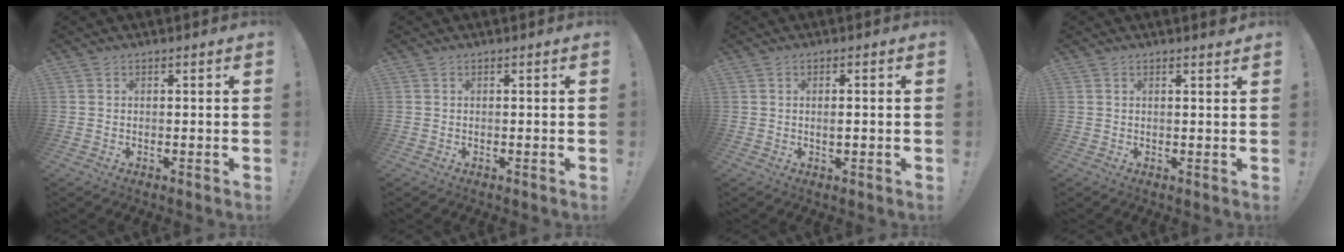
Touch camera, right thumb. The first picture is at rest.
{"total": 0.0}
{"total": 1.5, "force": [-0.1, 0.1, 1.5], "torque": [-0.022, -0.002, -0.003]}
{"total": 1.4, "force": [1.1, -0.5, 0.7], "torque": [-0.003, -0.008, 0.017]}